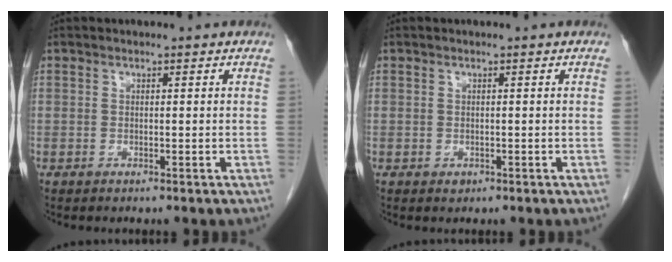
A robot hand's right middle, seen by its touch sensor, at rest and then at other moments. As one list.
[{"total": 0.6, "force": [-0.3, 0.5, 0.2], "torque": [-0.004, 0.001, -0.001]}]